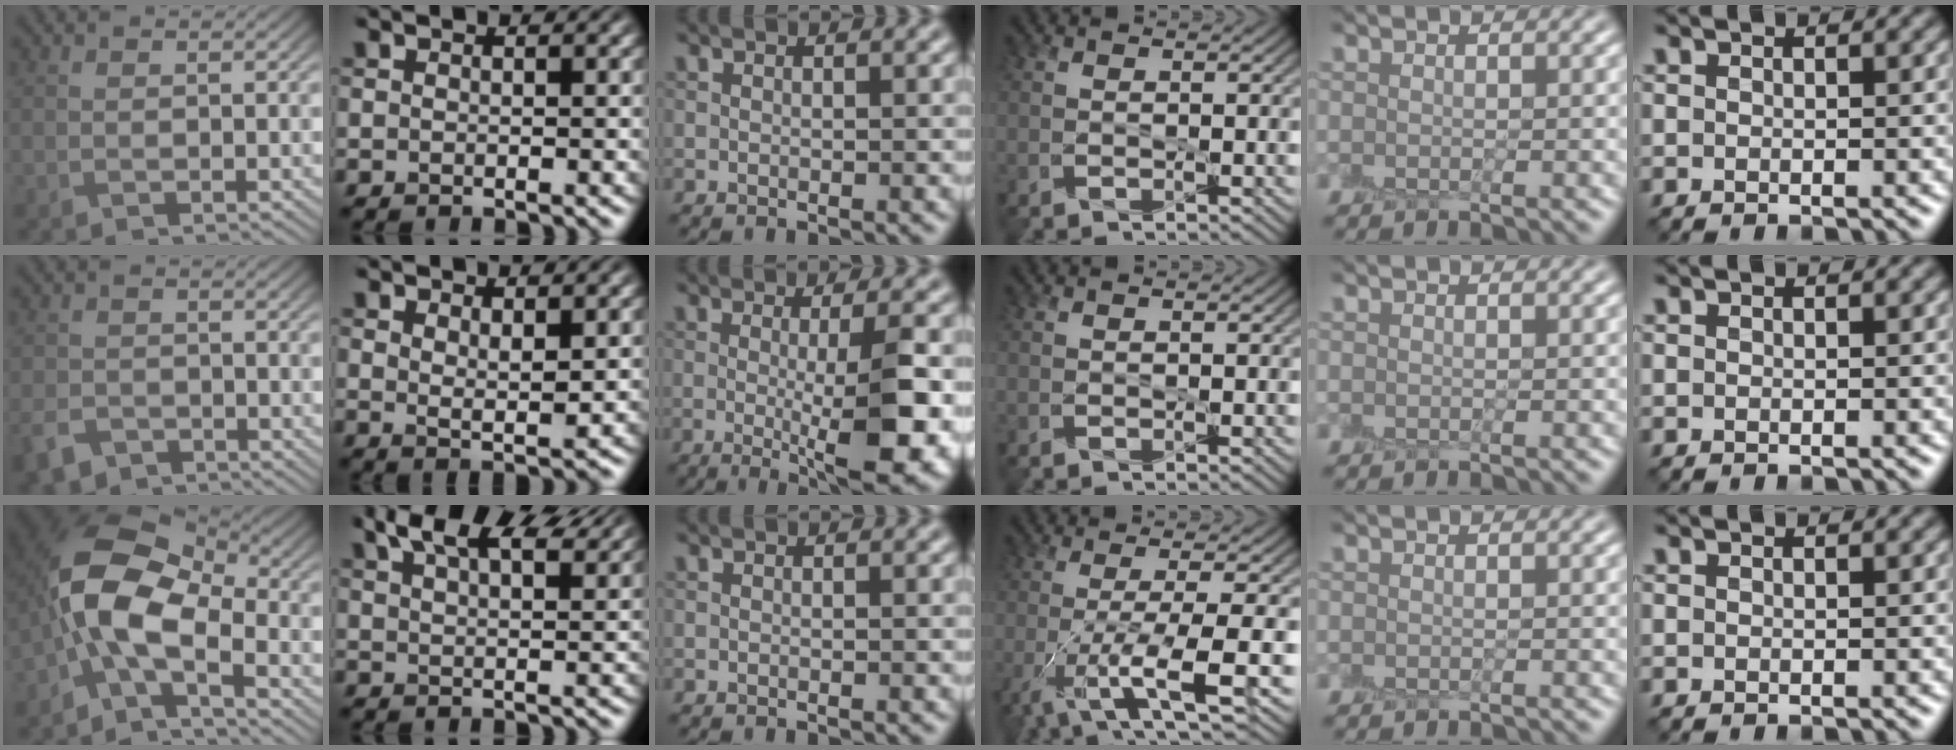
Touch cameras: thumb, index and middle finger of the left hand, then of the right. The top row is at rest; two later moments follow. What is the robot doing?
{"motion": "peel", "object": "shipping label"}